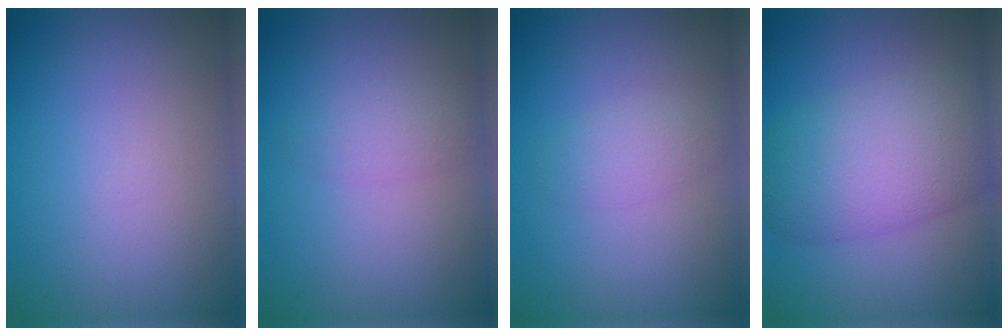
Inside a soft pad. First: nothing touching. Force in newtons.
{"total": 1.8, "press": 1.8, "slide": 0.0}
{"total": 1.8, "press": 1.8, "slide": 0.1}
{"total": 7.8, "press": 7.8, "slide": 0.3}